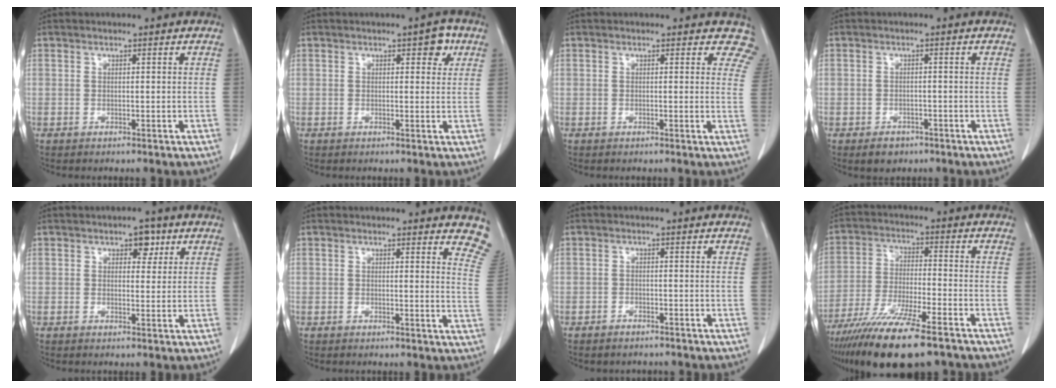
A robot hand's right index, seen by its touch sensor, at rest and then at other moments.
{"total": 3.1, "force": [1.4, 1.4, 2.3], "torque": [-0.022, 0.006, 0.015]}
{"total": 4.0, "force": [3.4, 2.0, 0.5], "torque": [0.024, -0.010, 0.006]}
{"total": 2.6, "force": [-1.7, 1.8, 0.8], "torque": [-0.011, 0.002, -0.017]}
{"total": 3.1, "force": [1.5, 1.9, 1.9], "torque": [-0.020, 0.006, 0.020]}
{"total": 7.4, "force": [6.8, 1.6, 2.5], "torque": [-0.006, -0.030, 0.043]}
{"total": 1.7, "force": [-1.5, 0.7, 0.2], "torque": [-0.007, 0.001, -0.021]}
{"total": 16.8, "force": [-12.6, 2.1, 10.9], "torque": [-0.198, -0.047, -0.215]}